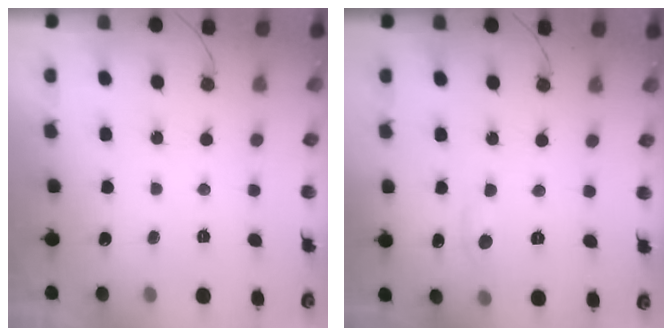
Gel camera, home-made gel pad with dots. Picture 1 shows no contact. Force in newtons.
{"total": 3.0, "press": 3.0, "slide": 0.4}